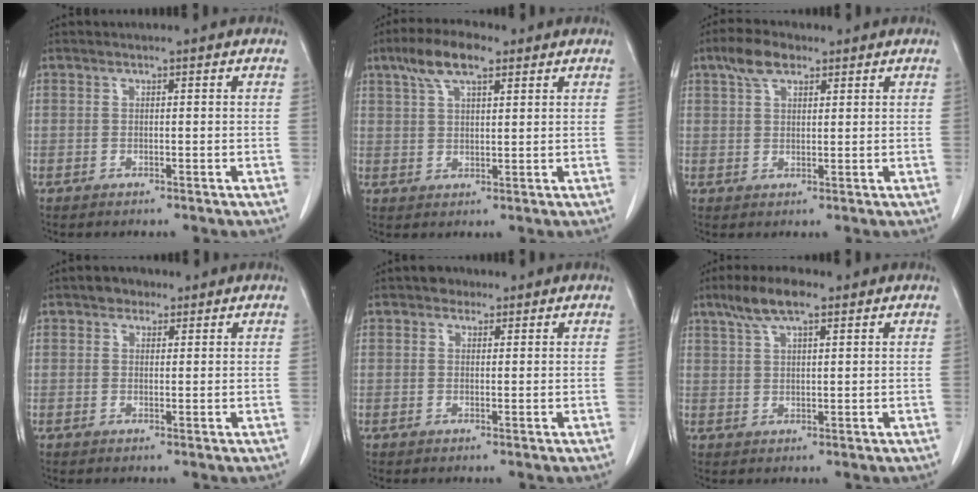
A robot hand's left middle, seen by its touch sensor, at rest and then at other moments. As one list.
[{"total": 7.4, "force": [4.5, 2.3, 5.4], "torque": [-0.108, 0.020, 0.081]}, {"total": 5.0, "force": [3.1, 2.3, 3.1], "torque": [-0.063, 0.015, 0.058]}, {"total": 2.5, "force": [1.6, 1.7, 0.9], "torque": [-0.013, 0.008, 0.021]}, {"total": 2.0, "force": [1.3, 1.4, 0.6], "torque": [-0.008, 0.008, 0.016]}, {"total": 6.3, "force": [4.2, 1.5, 4.5], "torque": [-0.094, 0.017, 0.077]}]